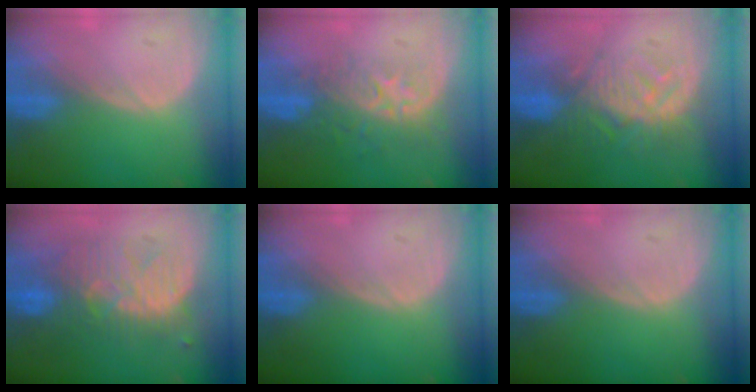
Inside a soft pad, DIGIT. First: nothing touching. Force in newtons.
{"total": 8.7, "press": 7.2, "slide": 5.0}
{"total": 9.3, "press": 8.1, "slide": 4.6}
{"total": 8.8, "press": 8.8, "slide": 0.2}
{"total": 0.0}
{"total": 0.0}